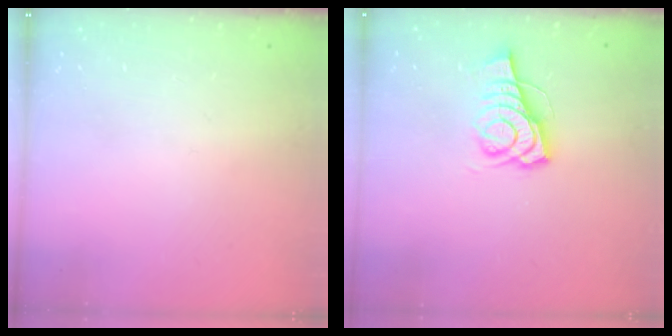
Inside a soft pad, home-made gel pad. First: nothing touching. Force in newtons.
{"total": 8.3, "press": 8.2, "slide": 0.4}